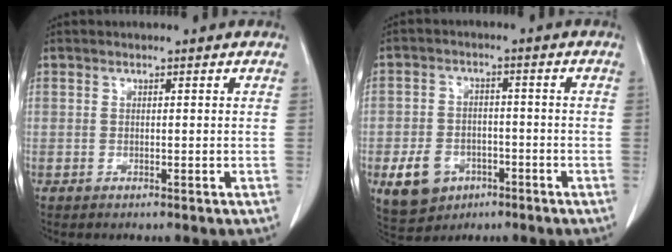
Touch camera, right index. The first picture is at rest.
{"total": 7.7, "force": [-3.2, 6.0, 3.5], "torque": [-0.070, 0.007, -0.040]}